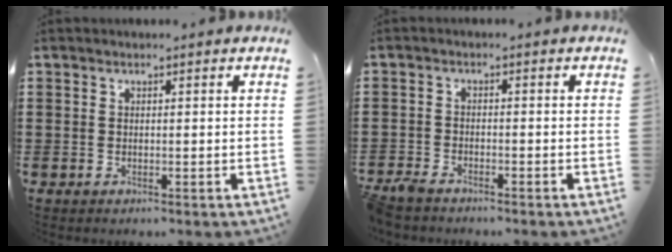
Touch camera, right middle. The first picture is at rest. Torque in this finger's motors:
{"motor_torque": [1.20, -0.30, 0.17, 0.21]}